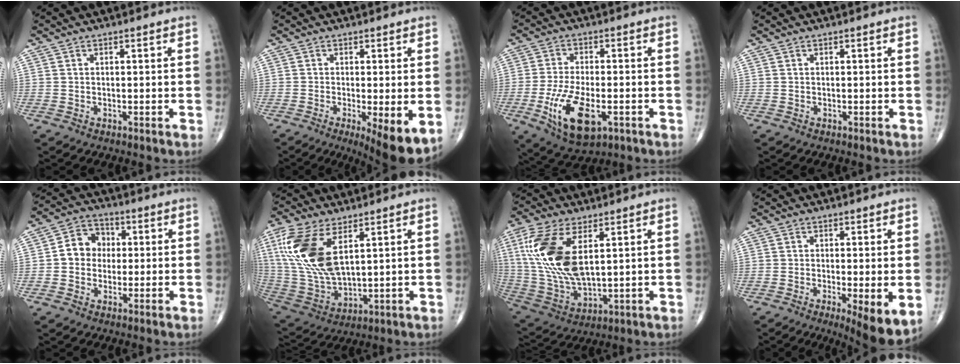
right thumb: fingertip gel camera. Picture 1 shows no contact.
{"total": 8.8, "force": [-2.7, 2.2, 8.1], "torque": [-0.118, -0.023, -0.039]}
{"total": 12.6, "force": [-4.2, 5.9, 10.4], "torque": [-0.196, -0.001, -0.065]}
{"total": 0.0}
{"total": 7.5, "force": [0.3, 6.4, 3.8], "torque": [-0.037, 0.021, -0.009]}
{"total": 17.5, "force": [6.5, 8.2, 14.0], "torque": [-0.303, -0.021, 0.136]}
{"total": 17.7, "force": [5.0, 8.2, 14.9], "torque": [-0.322, -0.019, 0.106]}
{"total": 7.8, "force": [-2.2, 1.8, 7.3], "torque": [-0.108, -0.023, -0.034]}